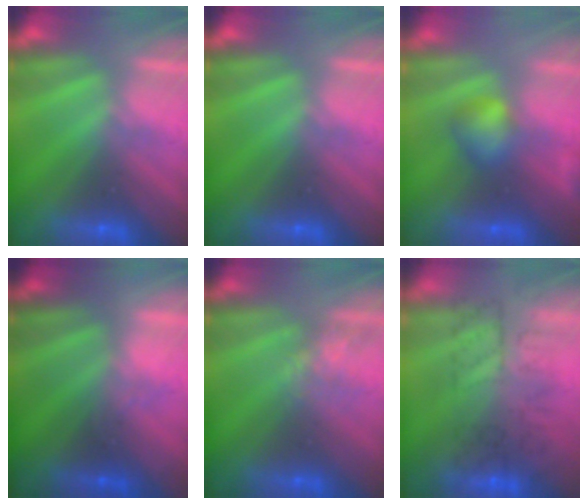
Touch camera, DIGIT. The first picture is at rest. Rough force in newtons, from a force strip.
{"total": 0.0}
{"total": 2.7}
{"total": 1.5}
{"total": 2.2}
{"total": 7.4}